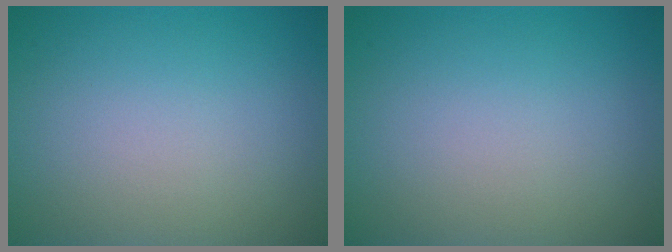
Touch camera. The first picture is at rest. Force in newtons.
{"total": 0.0}